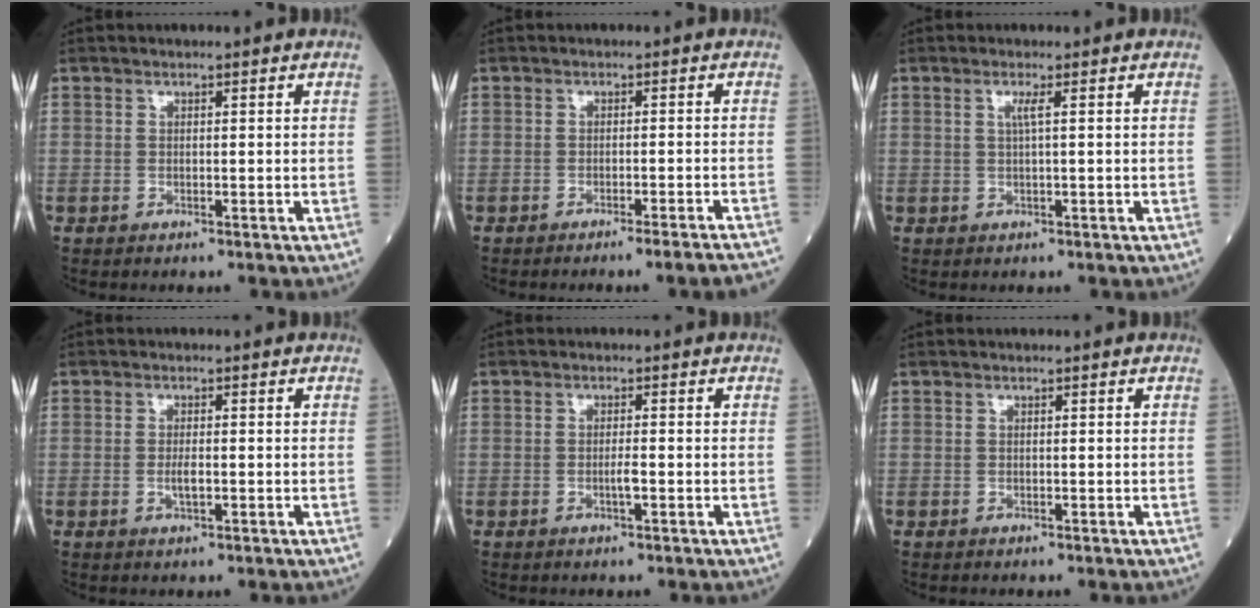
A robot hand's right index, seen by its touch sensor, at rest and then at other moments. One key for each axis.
{"total": 6.3, "fx": -5.6, "fy": -1.2, "fz": 2.7, "tx": -0.013, "ty": -0.011, "tz": -0.071}
{"total": 1.3, "fx": 0.4, "fy": -0.4, "fz": 1.2, "tx": -0.028, "ty": 0.000, "tz": 0.006}
{"total": 1.8, "fx": -0.4, "fy": 0.4, "fz": 1.7, "tx": -0.036, "ty": -0.001, "tz": -0.005}
{"total": 1.5, "fx": -0.5, "fy": 0.0, "fz": 1.4, "tx": -0.028, "ty": -0.001, "tz": -0.010}
{"total": 0.0}